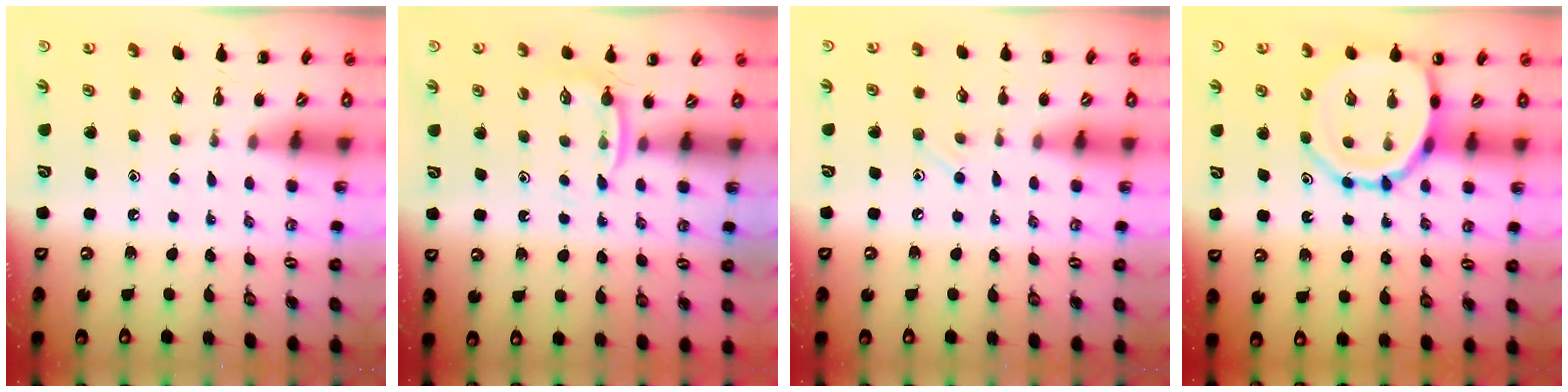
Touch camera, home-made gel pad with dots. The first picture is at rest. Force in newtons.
{"total": 4.1, "press": 3.9, "slide": 1.1}
{"total": 5.3, "press": 4.9, "slide": 1.9}
{"total": 11.7, "press": 11.4, "slide": 2.8}